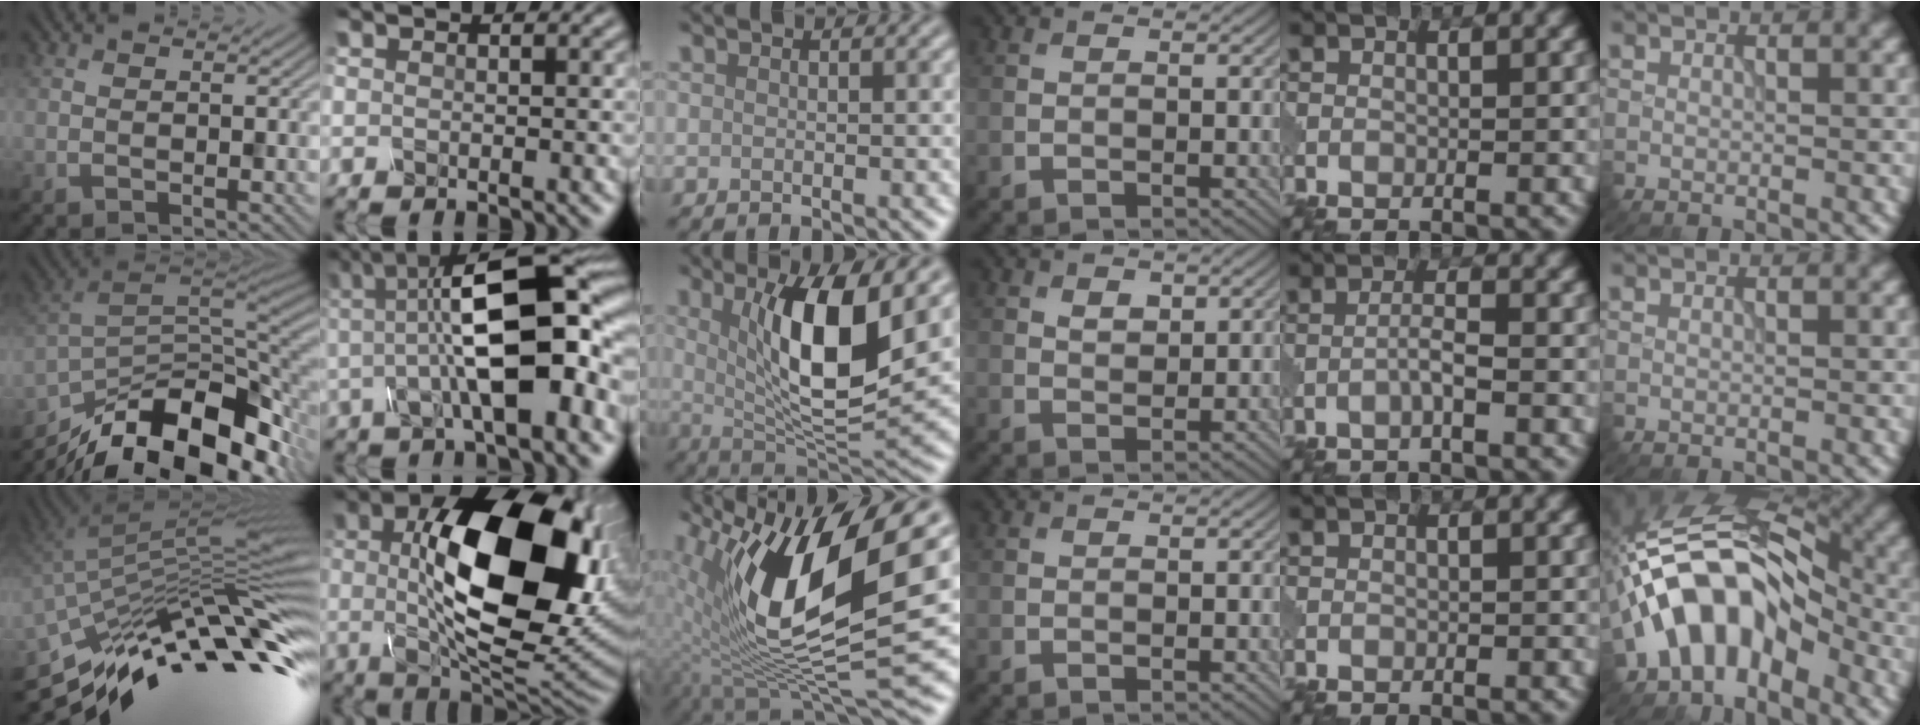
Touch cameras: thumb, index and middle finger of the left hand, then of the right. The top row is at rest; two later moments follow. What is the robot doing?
{"motion": "assemble", "object": "glue stick"}